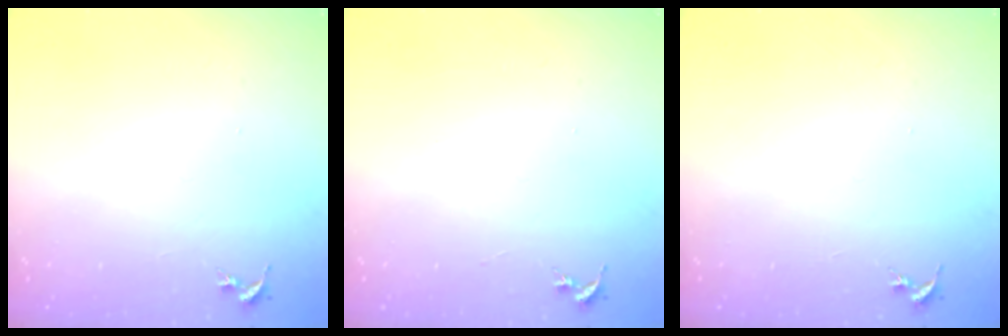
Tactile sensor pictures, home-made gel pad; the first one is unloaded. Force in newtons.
{"total": 0.0}
{"total": 0.0}